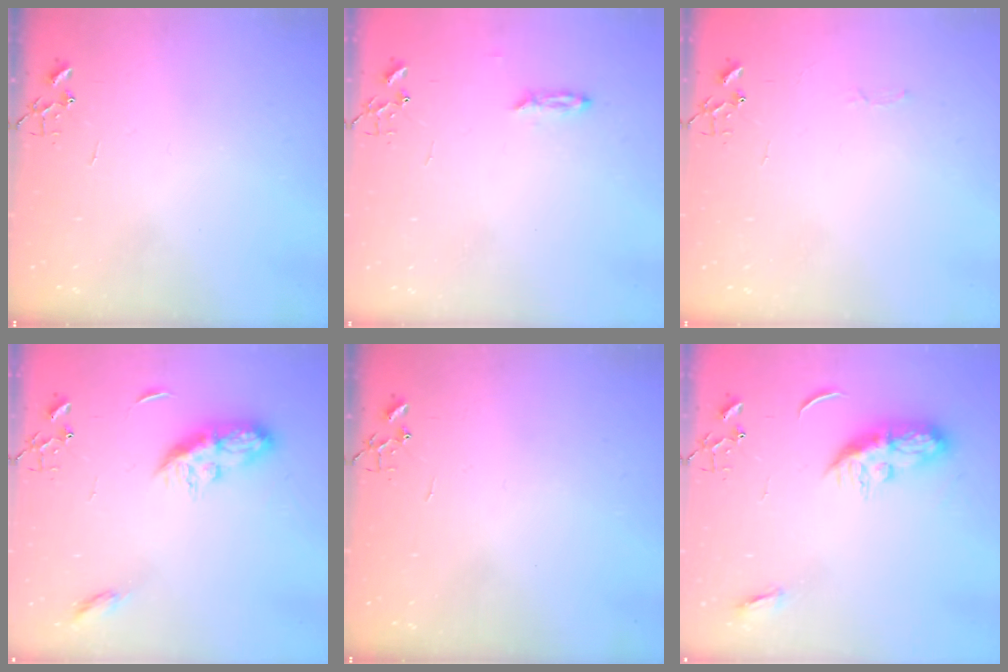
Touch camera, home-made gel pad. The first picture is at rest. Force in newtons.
{"total": 2.3, "press": 2.2, "slide": 0.4}
{"total": 2.5, "press": 2.5, "slide": 0.4}
{"total": 8.8, "press": 8.8, "slide": 0.0}
{"total": 0.0}
{"total": 9.3, "press": 9.3, "slide": 0.1}